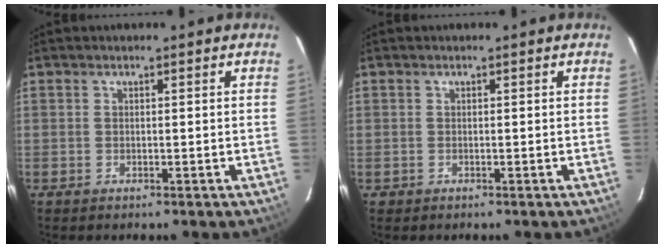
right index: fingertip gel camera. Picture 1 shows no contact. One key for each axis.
{"total": 1.2, "fx": -0.3, "fy": 1.1, "fz": 0.0, "tx": -0.001, "ty": 0.004, "tz": -0.002}